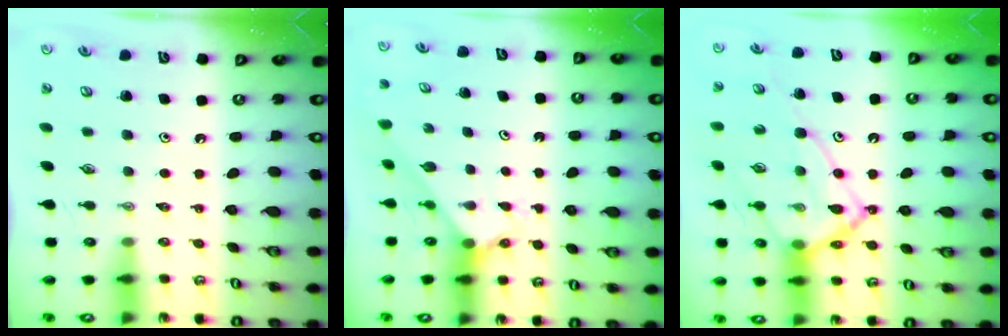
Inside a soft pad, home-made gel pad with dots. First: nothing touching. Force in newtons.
{"total": 2.1, "press": 2.1, "slide": 0.2}
{"total": 20.0, "press": 19.9, "slide": 1.9}